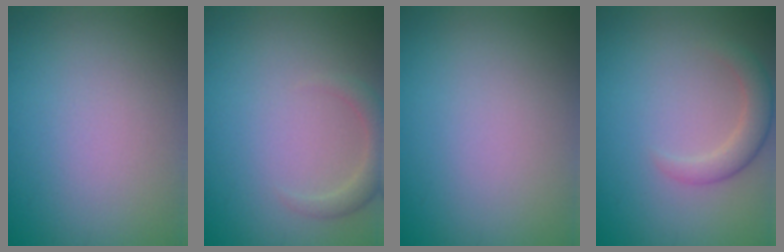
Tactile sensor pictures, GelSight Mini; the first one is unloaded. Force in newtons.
{"total": 2.0, "press": 2.0, "slide": 0.3}
{"total": 0.0}
{"total": 2.5, "press": 2.5, "slide": 0.2}